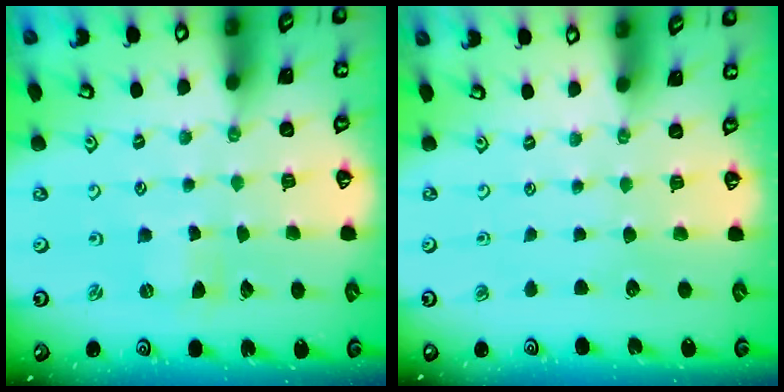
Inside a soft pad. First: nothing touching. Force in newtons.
{"total": 0.0}